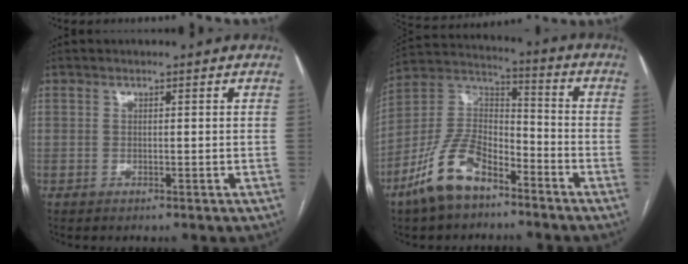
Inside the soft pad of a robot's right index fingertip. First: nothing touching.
{"total": 13.2, "force": [-8.6, 5.7, 8.3], "torque": [-0.176, 0.012, -0.167]}